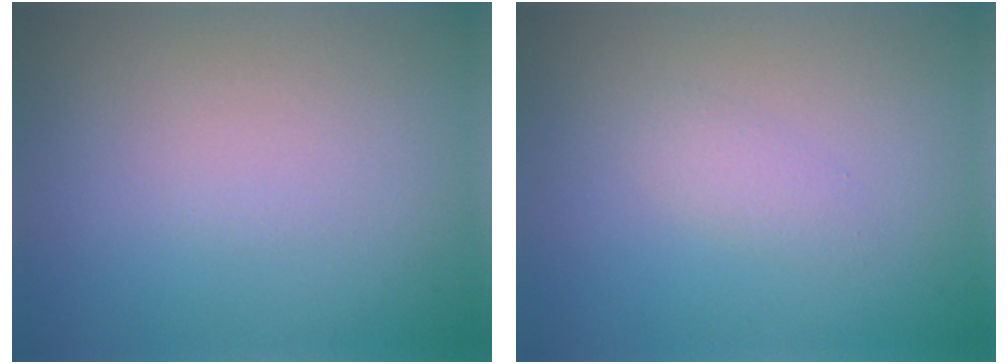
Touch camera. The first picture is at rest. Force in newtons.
{"total": 1.3, "press": 1.3, "slide": 0.1}